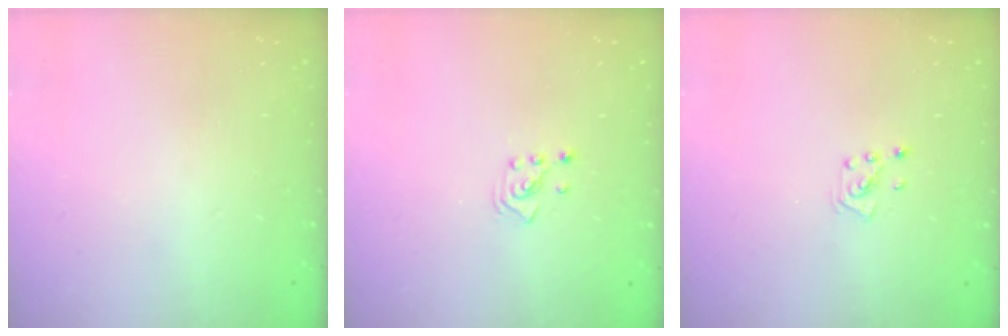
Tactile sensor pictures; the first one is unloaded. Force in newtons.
{"total": 2.1, "press": 2.1, "slide": 0.3}
{"total": 2.1, "press": 2.0, "slide": 0.3}